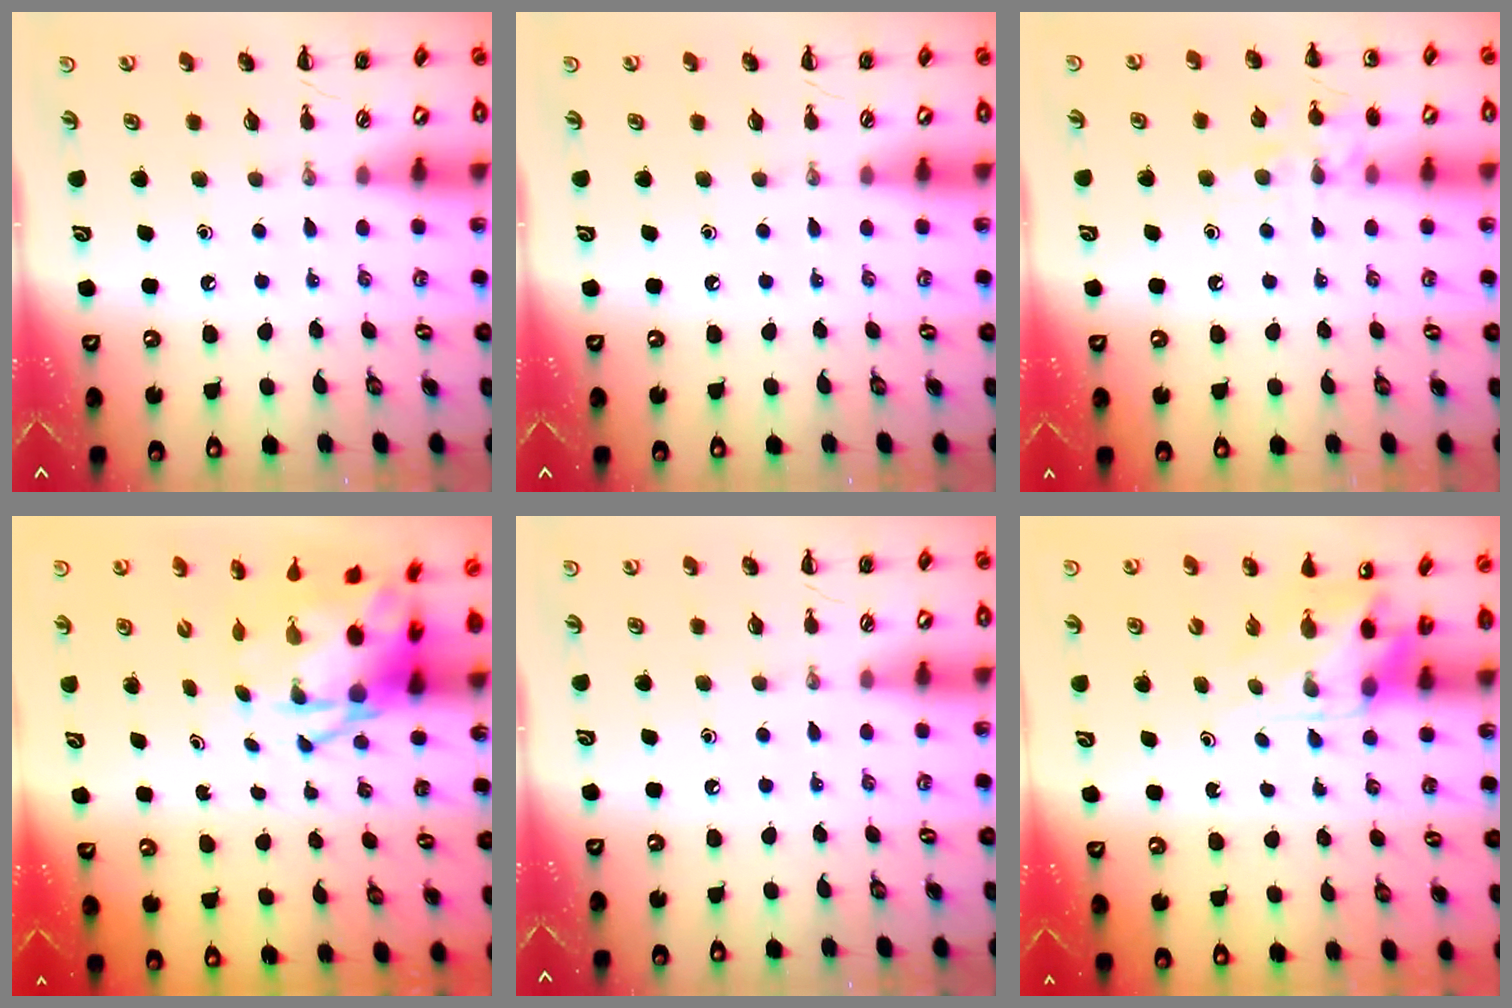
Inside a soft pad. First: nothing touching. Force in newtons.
{"total": 0.0}
{"total": 9.4, "press": 9.4, "slide": 1.1}
{"total": 5.2, "press": 5.0, "slide": 1.5}
{"total": 0.0}
{"total": 4.2, "press": 4.2, "slide": 0.6}